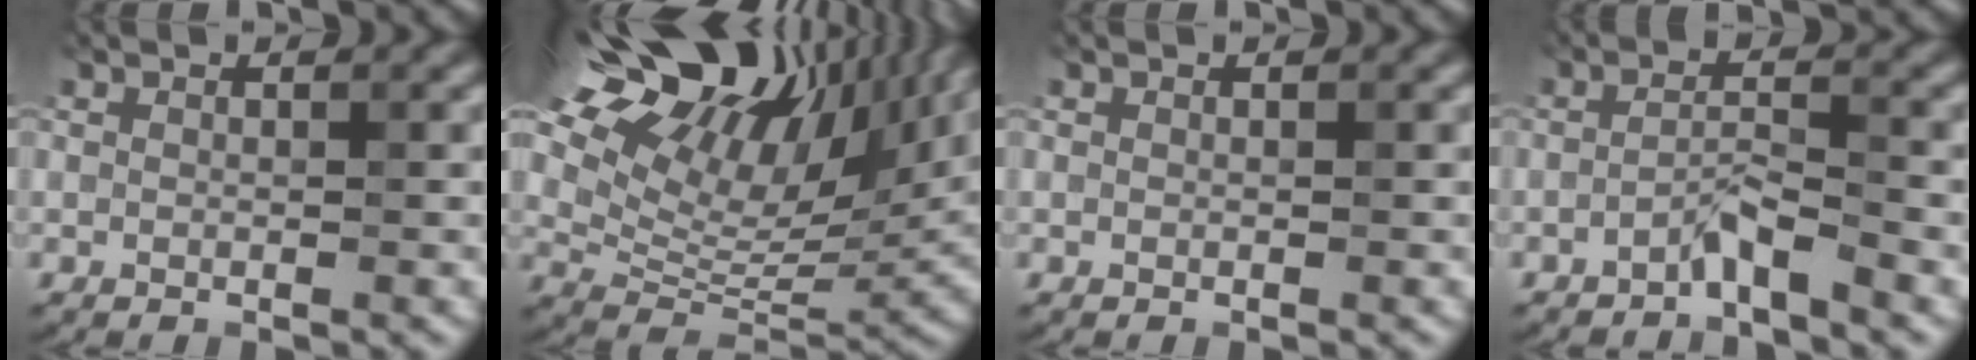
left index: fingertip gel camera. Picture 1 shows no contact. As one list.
[{"total": 18.8, "force": [11.6, 9.1, 11.6], "torque": [-0.232, 0.054, 0.196]}, {"total": 0.0}, {"total": 1.9, "force": [-1.6, 0.0, 1.1], "torque": [-0.019, 0.013, -0.035]}]